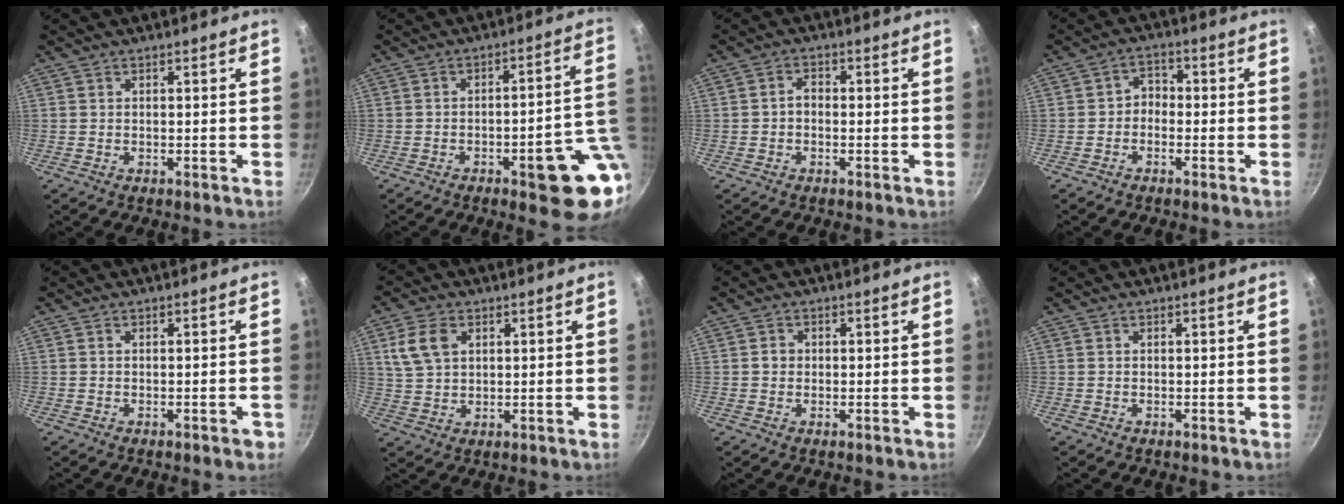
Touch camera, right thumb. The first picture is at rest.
{"total": 13.6, "force": [-4.1, 3.6, 12.5], "torque": [-0.115, 0.030, -0.050]}
{"total": 2.2, "force": [-0.6, 1.6, 1.4], "torque": [-0.017, 0.013, -0.013]}
{"total": 3.2, "force": [-1.1, 2.6, 1.7], "torque": [-0.008, 0.020, -0.028]}
{"total": 1.6, "force": [-0.9, 0.5, 1.2], "torque": [-0.011, 0.008, -0.008]}
{"total": 7.4, "force": [2.6, 5.0, 4.8], "torque": [-0.084, 0.001, 0.053]}
{"total": 1.7, "force": [0.0, 1.5, 0.7], "torque": [-0.004, 0.007, -0.002]}
{"total": 0.0}